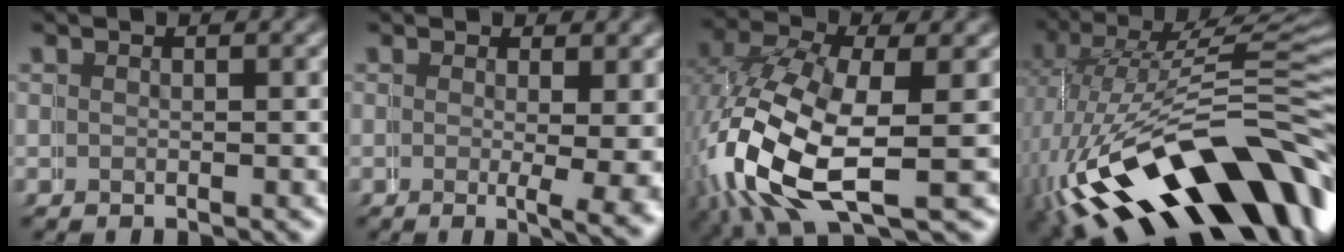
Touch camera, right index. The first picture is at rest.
{"total": 3.4, "force": [0.2, 0.0, 3.3], "torque": [-0.024, -0.007, 0.007]}
{"total": 11.0, "force": [-2.1, 7.5, 7.7], "torque": [-0.201, -0.056, -0.008]}
{"total": 15.6, "force": [-5.7, 7.4, 12.6], "torque": [-0.190, -0.028, -0.058]}